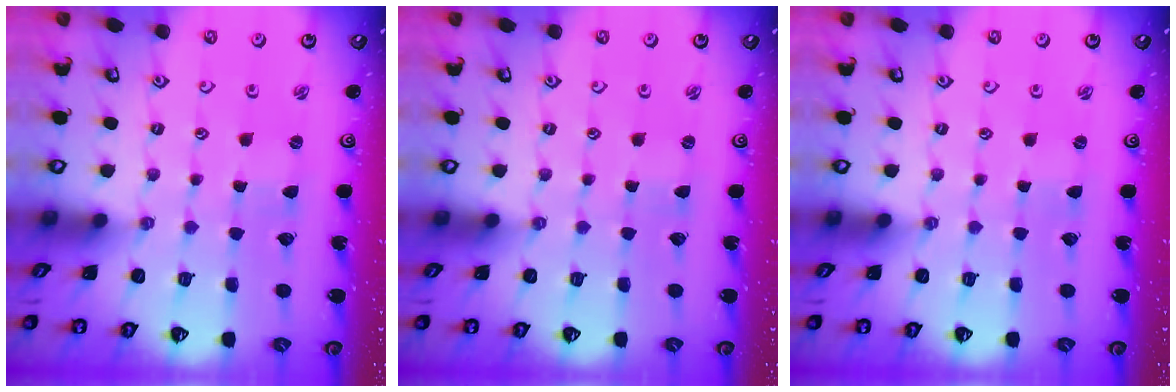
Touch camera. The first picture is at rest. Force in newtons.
{"total": 0.0}
{"total": 0.0}